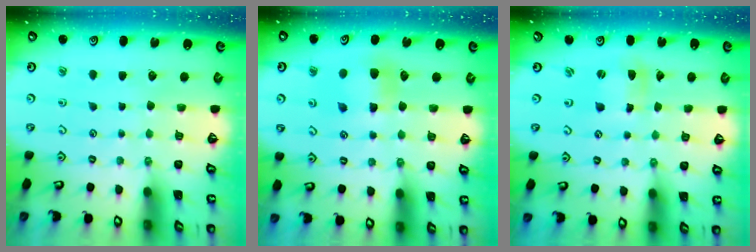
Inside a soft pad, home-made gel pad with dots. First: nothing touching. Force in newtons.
{"total": 5.8, "press": 5.8, "slide": 0.1}
{"total": 4.0, "press": 4.0, "slide": 0.5}